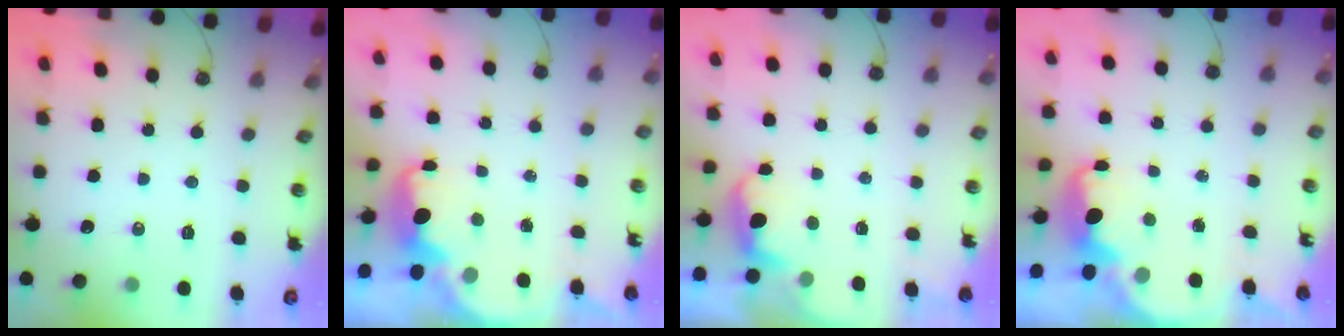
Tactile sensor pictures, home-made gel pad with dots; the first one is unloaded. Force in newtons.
{"total": 2.8, "press": 2.8, "slide": 0.4}
{"total": 2.3, "press": 2.1, "slide": 0.9}
{"total": 2.8, "press": 2.8, "slide": 0.4}